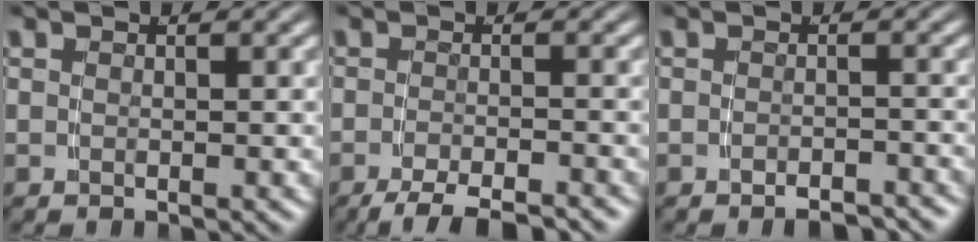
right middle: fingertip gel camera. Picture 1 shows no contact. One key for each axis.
{"total": 5.3, "fx": -4.7, "fy": 1.0, "fz": 2.2, "tx": -0.030, "ty": -0.011, "tz": -0.067}
{"total": 2.4, "fx": -2.4, "fy": 0.1, "fz": 0.4, "tx": -0.003, "ty": 0.000, "tz": -0.039}